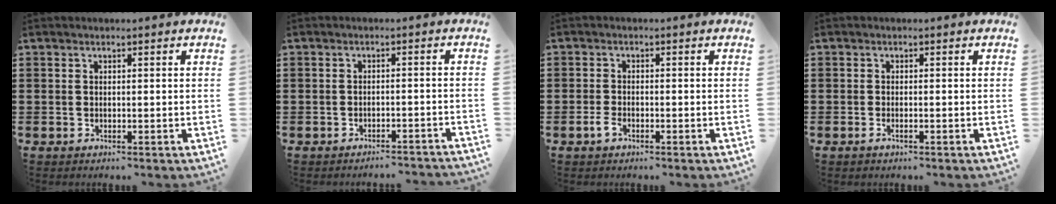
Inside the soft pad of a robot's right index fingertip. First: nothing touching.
{"total": 2.2, "force": [-2.2, 0.1, -0.1], "torque": [-0.004, 0.000, -0.047]}
{"total": 2.0, "force": [-1.2, 0.8, 1.4], "torque": [-0.042, -0.007, -0.026]}
{"total": 0.7, "force": [-0.4, 0.0, 0.6], "torque": [-0.013, -0.007, -0.005]}